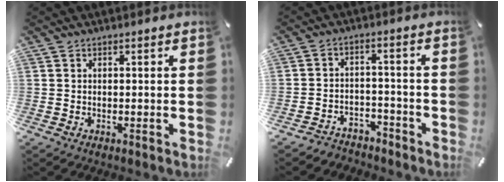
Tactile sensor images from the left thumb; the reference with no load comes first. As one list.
[{"total": 3.8, "force": [-2.9, 2.3, 0.4], "torque": [-0.006, 0.012, -0.057]}]